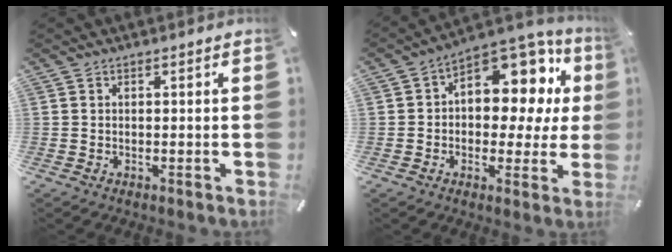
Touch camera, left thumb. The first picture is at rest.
{"total": 13.1, "force": [5.6, 8.3, 8.4], "torque": [-0.116, -0.052, 0.099]}